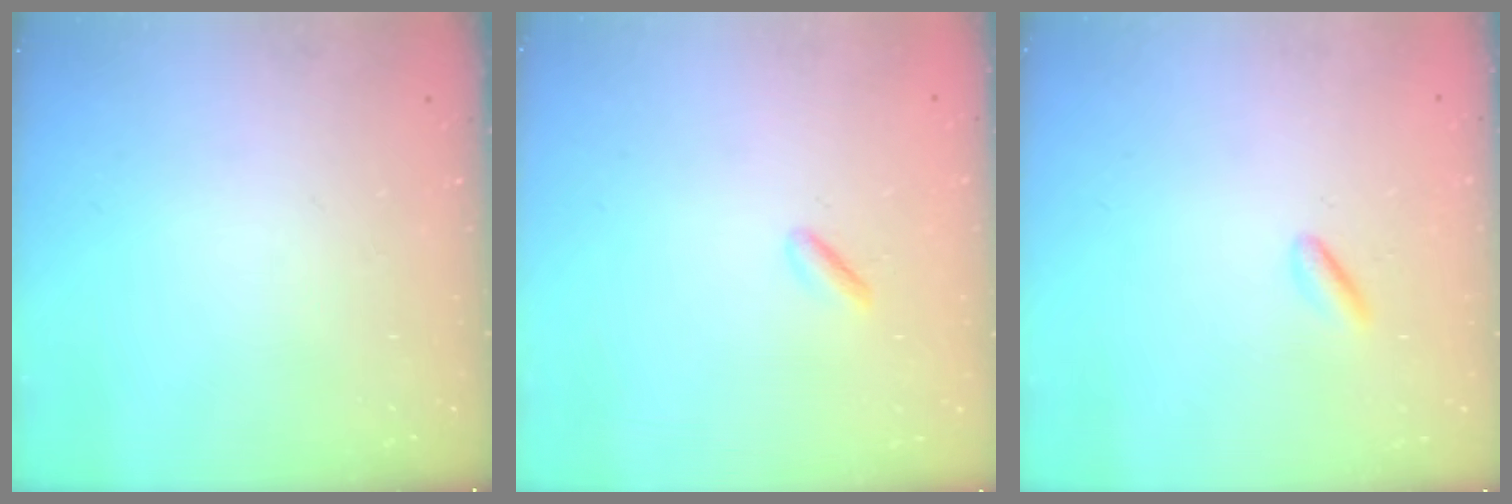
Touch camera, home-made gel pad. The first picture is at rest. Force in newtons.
{"total": 1.5, "press": 1.3, "slide": 0.7}
{"total": 2.2, "press": 2.0, "slide": 0.9}